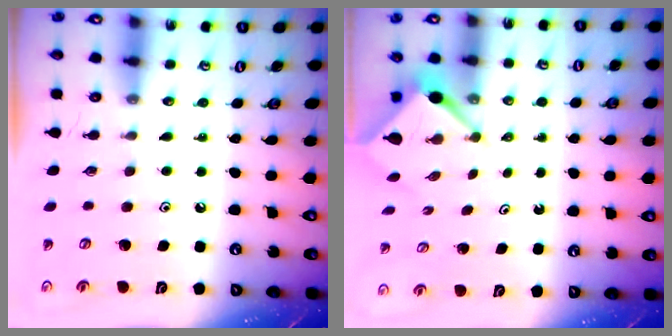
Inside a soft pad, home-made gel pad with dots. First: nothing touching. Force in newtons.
{"total": 2.7, "press": 2.7, "slide": 0.1}